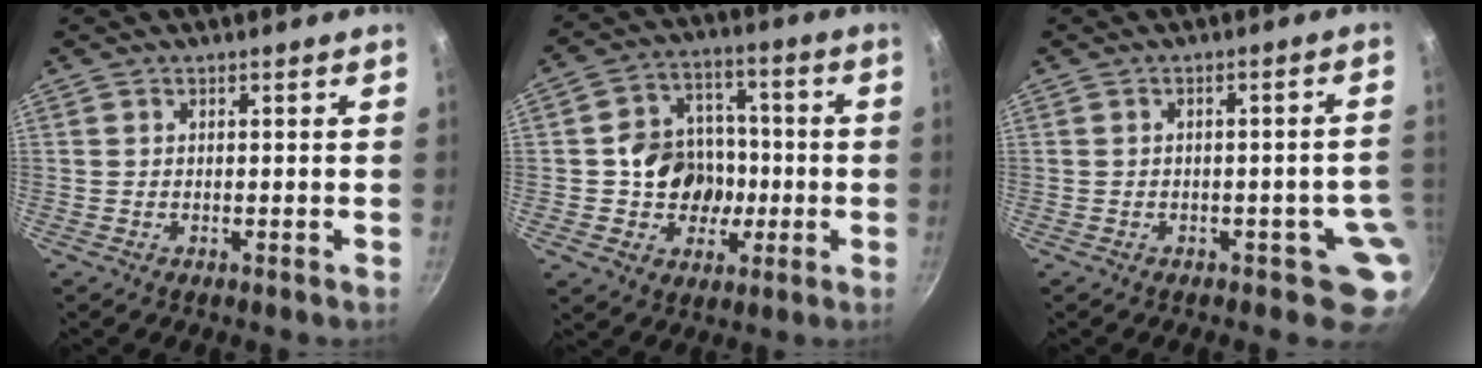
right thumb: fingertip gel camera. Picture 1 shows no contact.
{"total": 12.9, "force": [-1.4, 11.3, 6.0], "torque": [-0.055, 0.027, -0.025]}
{"total": 4.9, "force": [-1.5, 2.8, 3.7], "torque": [-0.003, 0.020, -0.014]}